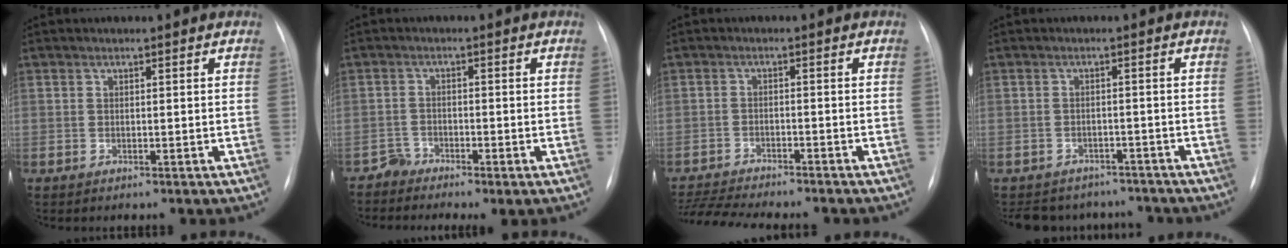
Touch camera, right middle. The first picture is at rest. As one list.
[{"total": 1.9, "force": [-1.9, 0.3, 0.3], "torque": [-0.004, -0.006, -0.034]}, {"total": 12.4, "force": [-11.3, 1.1, 5.0], "torque": [-0.081, -0.007, -0.169]}, {"total": 10.1, "force": [-9.1, 4.3, 1.5], "torque": [-0.025, 0.015, -0.107]}]